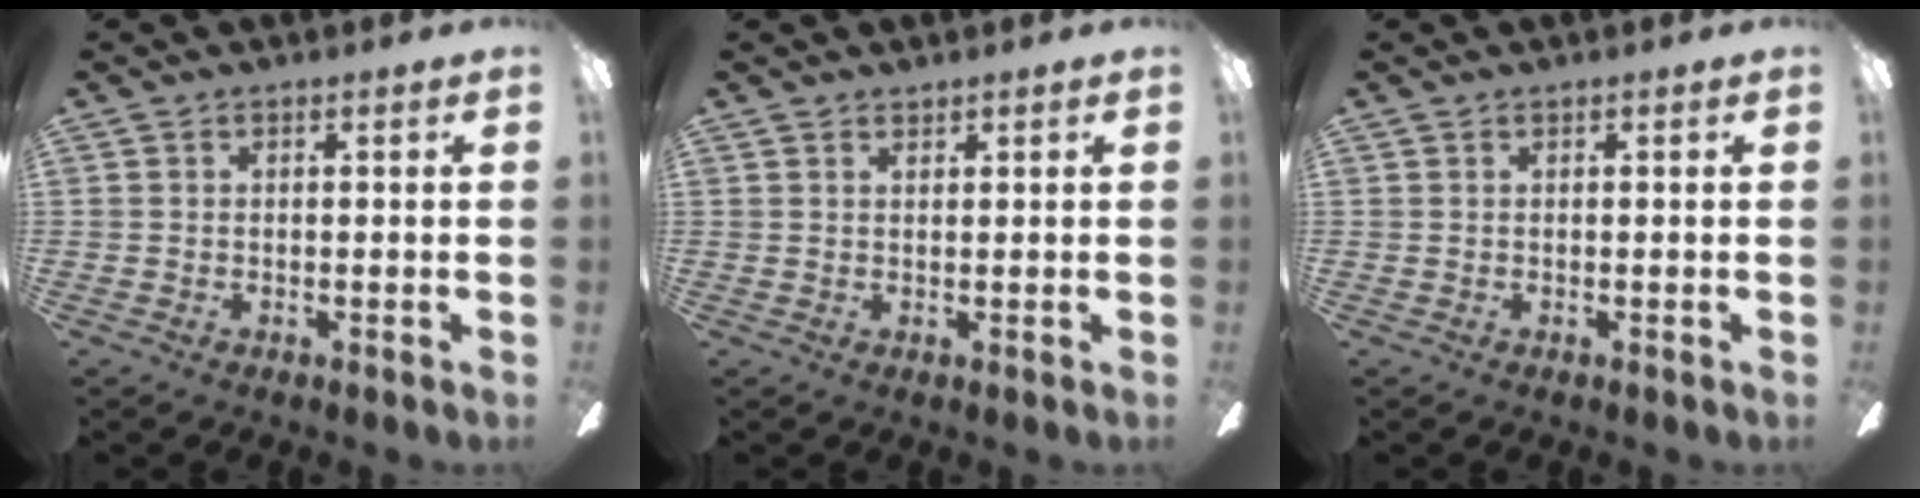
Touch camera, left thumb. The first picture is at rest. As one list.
[{"total": 0.9, "force": [0.9, 0.2, 0.1], "torque": [-0.003, 0.000, 0.016]}, {"total": 0.0}]